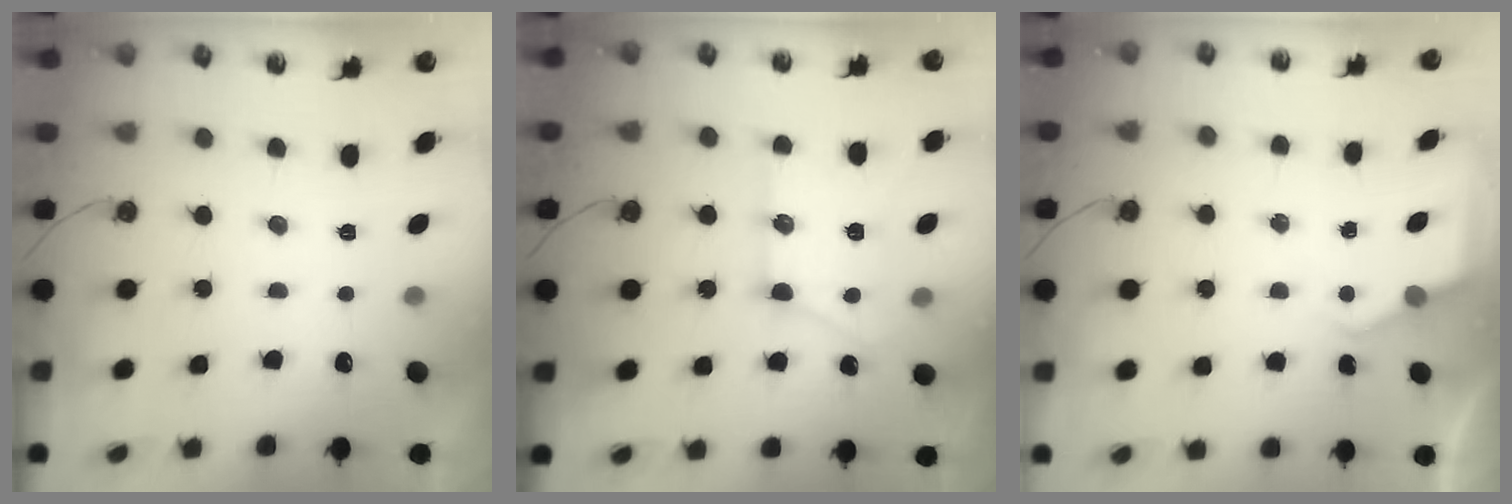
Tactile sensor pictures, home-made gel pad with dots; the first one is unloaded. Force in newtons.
{"total": 14.4, "press": 14.4, "slide": 0.7}
{"total": 3.6, "press": 3.6, "slide": 0.5}